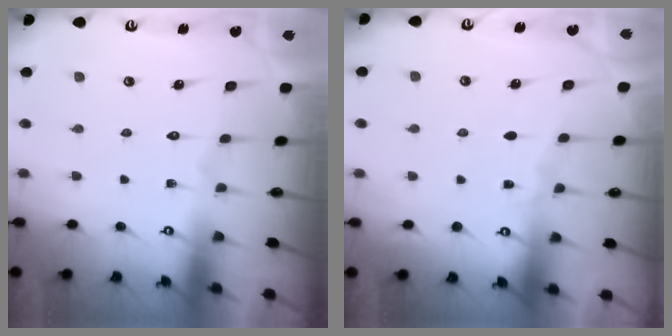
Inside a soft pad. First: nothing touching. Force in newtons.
{"total": 2.9, "press": 2.8, "slide": 0.4}